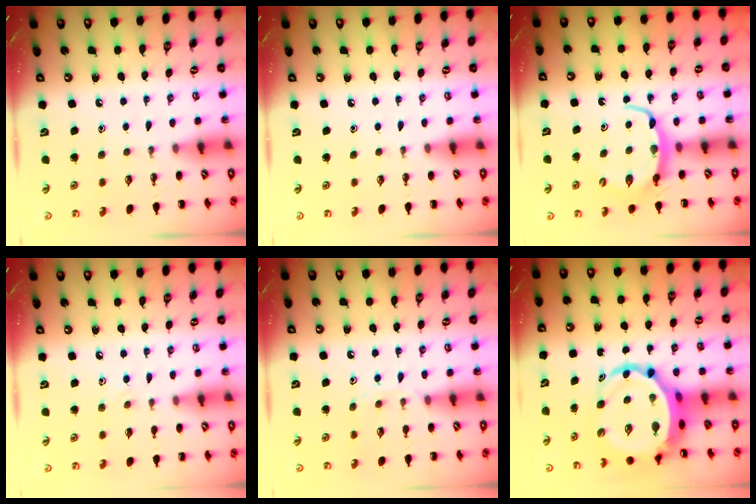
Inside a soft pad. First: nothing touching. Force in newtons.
{"total": 0.0}
{"total": 5.9, "press": 5.9, "slide": 0.4}
{"total": 4.3, "press": 4.1, "slide": 1.4}
{"total": 7.5, "press": 7.4, "slide": 0.7}
{"total": 9.0, "press": 8.6, "slide": 2.5}